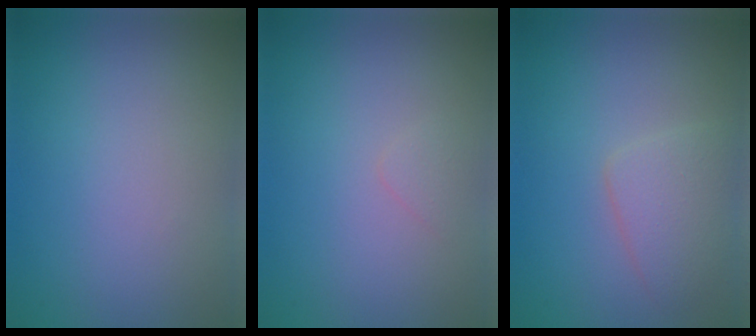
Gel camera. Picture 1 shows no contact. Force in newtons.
{"total": 0.7, "press": 0.7, "slide": 0.0}
{"total": 2.6, "press": 2.6, "slide": 0.2}